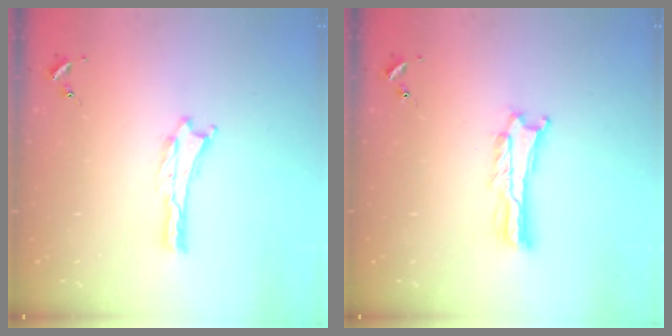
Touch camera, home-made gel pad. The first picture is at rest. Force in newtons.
{"total": 2.0, "press": 2.0, "slide": 0.3}